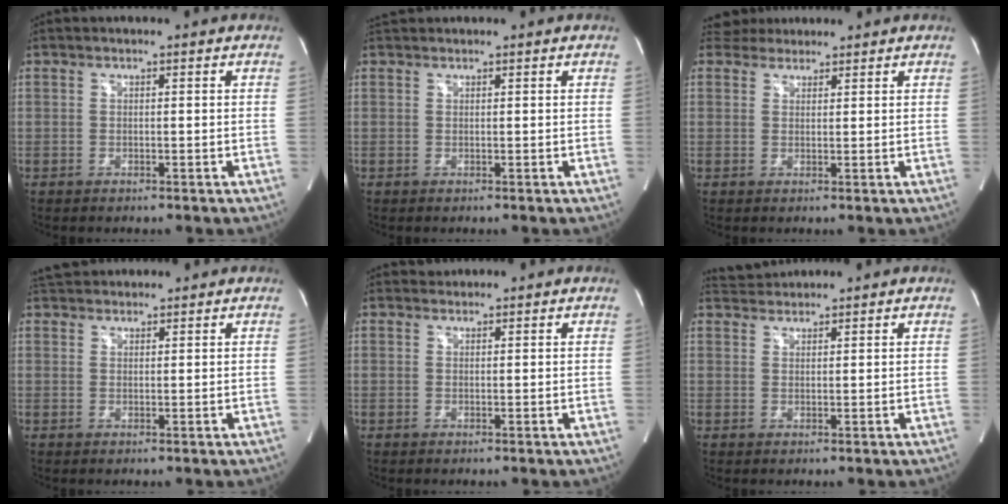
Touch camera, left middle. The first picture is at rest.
{"total": 1.4, "force": [1.3, 0.2, 0.2], "torque": [-0.011, 0.020, 0.029]}
{"total": 3.0, "force": [2.7, 1.2, -0.2], "torque": [0.003, 0.020, 0.045]}
{"total": 4.6, "force": [4.2, 1.5, 1.0], "torque": [-0.016, 0.037, 0.073]}
{"total": 0.9, "force": [0.8, 0.2, -0.3], "torque": [-0.003, 0.009, 0.015]}
{"total": 2.7, "force": [2.7, 0.1, -0.4], "torque": [-0.005, 0.017, 0.057]}